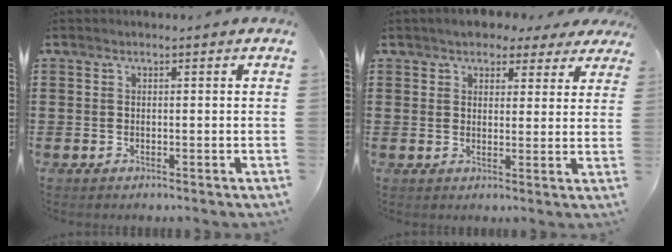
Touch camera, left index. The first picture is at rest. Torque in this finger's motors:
{"motor_torque": [2.14, 0.00, 0.67, 0.00]}